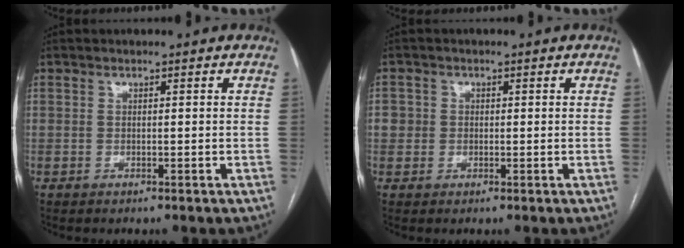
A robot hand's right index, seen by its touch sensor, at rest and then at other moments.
{"total": 2.4, "force": [0.1, 2.4, 0.3], "torque": [0.006, 0.009, 0.004]}